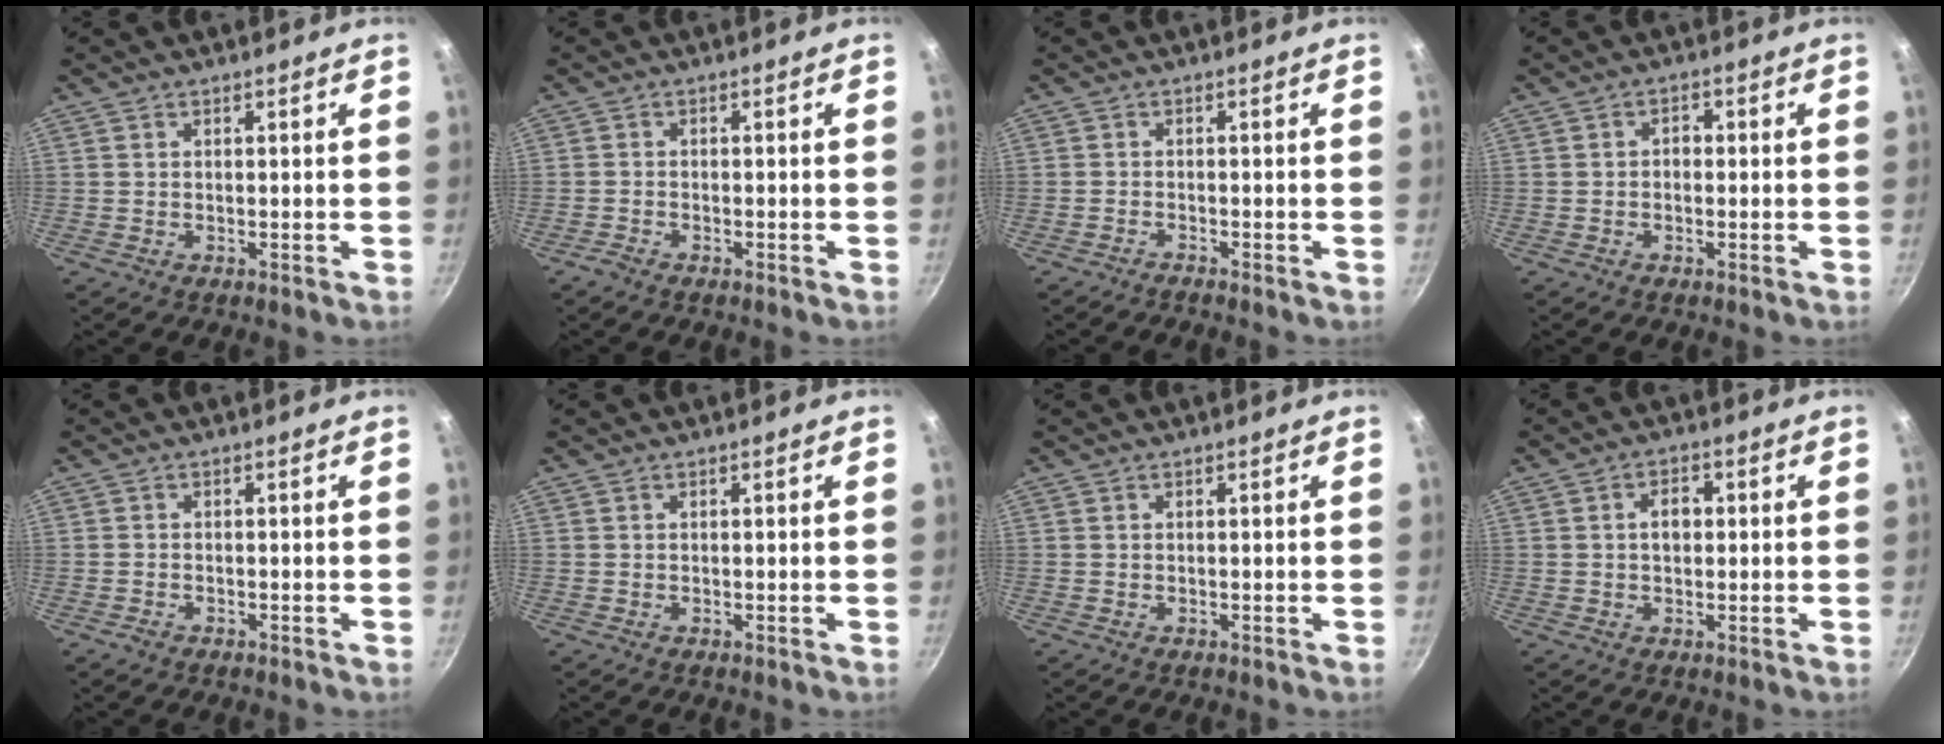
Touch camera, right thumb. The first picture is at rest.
{"total": 1.6, "force": [-1.4, 0.5, 0.6], "torque": [-0.026, 0.013, -0.029]}
{"total": 1.1, "force": [-1.1, -0.2, 0.0], "torque": [-0.014, 0.014, -0.019]}
{"total": 1.8, "force": [-0.4, 1.4, 1.0], "torque": [-0.012, 0.009, -0.010]}
{"total": 1.2, "force": [-0.9, 0.7, 0.5], "torque": [-0.016, 0.011, -0.016]}
{"total": 0.0}
{"total": 0.0}
{"total": 3.6, "force": [0.2, 2.5, 2.6], "torque": [-0.024, 0.012, 0.002]}